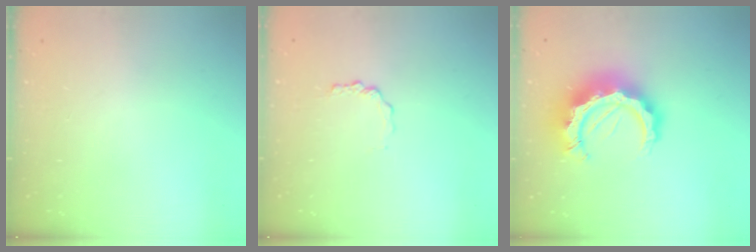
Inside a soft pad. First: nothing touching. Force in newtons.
{"total": 2.0, "press": 2.0, "slide": 0.1}
{"total": 15.4, "press": 15.4, "slide": 1.4}